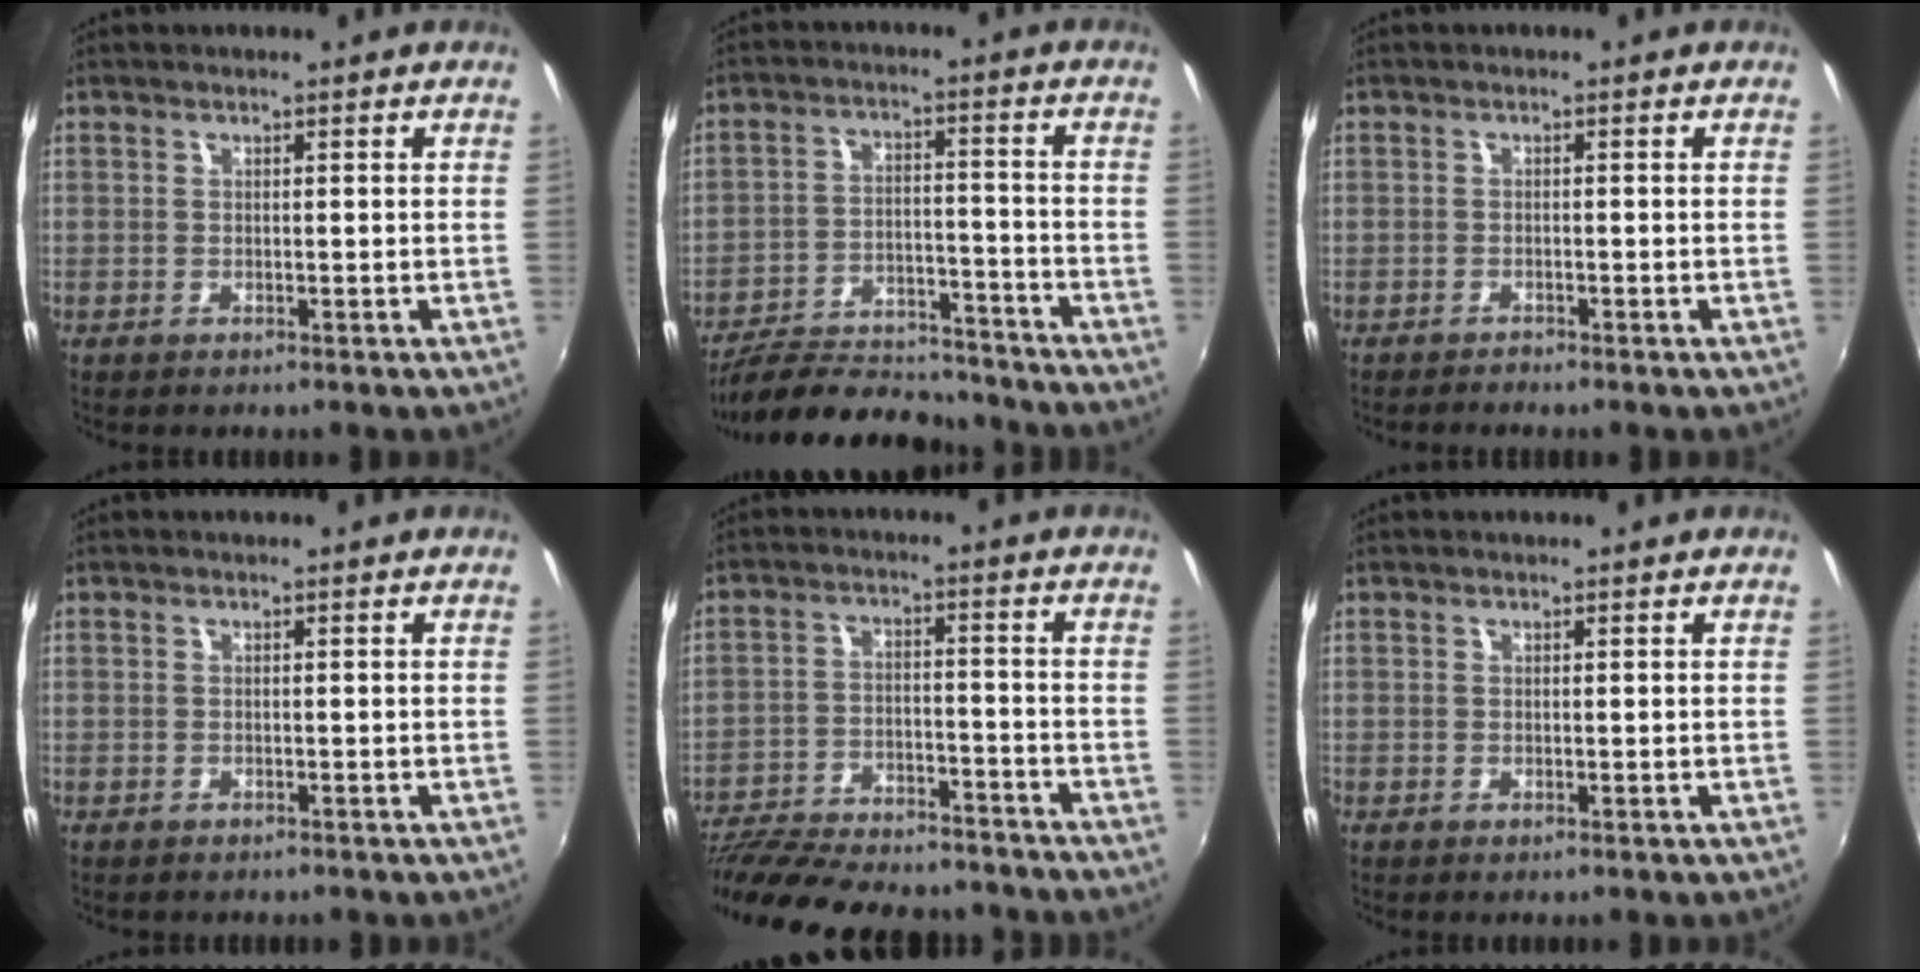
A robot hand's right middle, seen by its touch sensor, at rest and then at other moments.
{"total": 17.8, "force": [-16.0, 4.7, 6.3], "torque": [-0.129, 0.003, -0.236]}
{"total": 1.6, "force": [-1.6, 0.1, 0.1], "torque": [-0.010, -0.007, -0.029]}
{"total": 0.6, "force": [-0.5, 0.3, 0.1], "torque": [-0.005, 0.001, -0.006]}
{"total": 24.1, "force": [-20.8, 6.9, 10.2], "torque": [-0.210, -0.016, -0.303]}
{"total": 0.0}